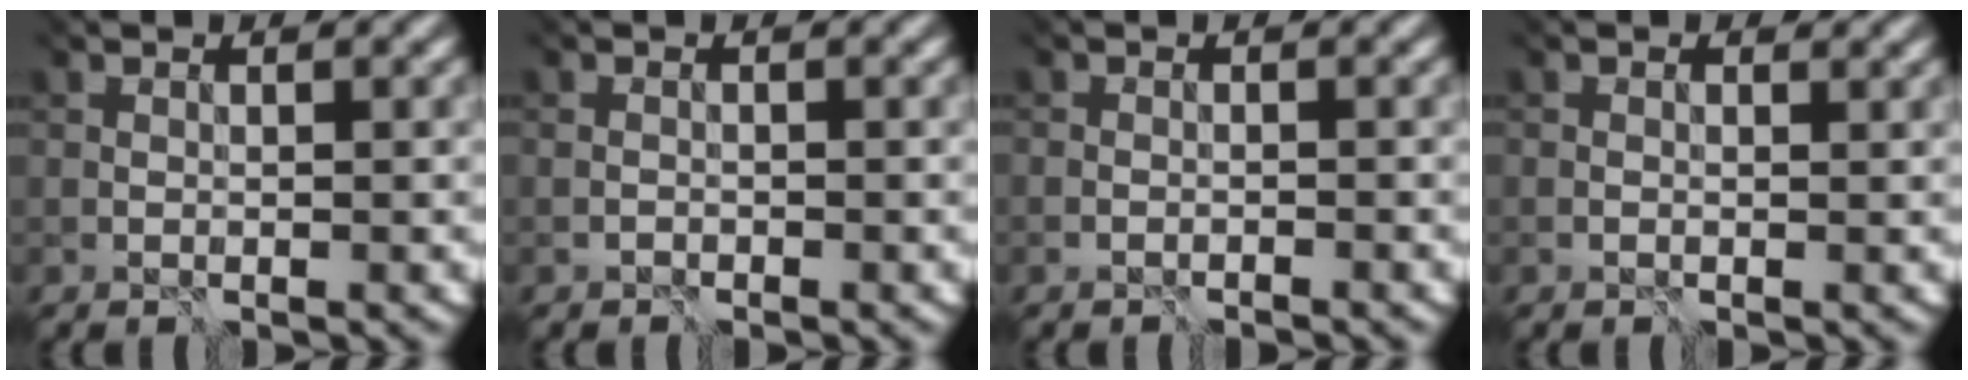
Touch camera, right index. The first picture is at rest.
{"total": 1.4, "force": [-1.3, 0.0, -0.5], "torque": [0.003, 0.003, -0.021]}
{"total": 2.1, "force": [-1.8, -0.7, -0.7], "torque": [0.014, -0.003, -0.028]}
{"total": 0.0}